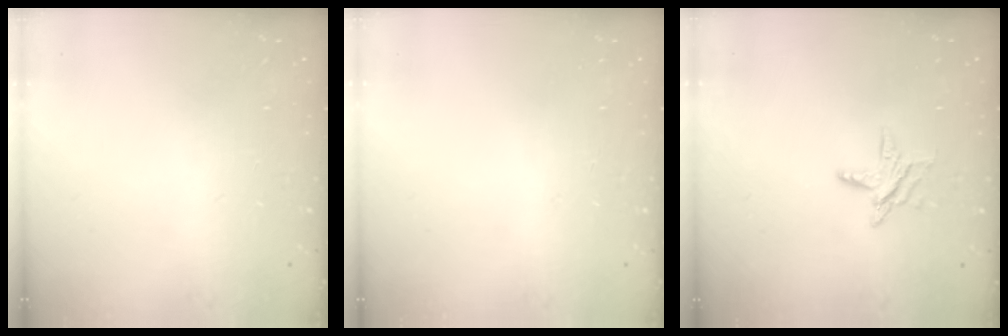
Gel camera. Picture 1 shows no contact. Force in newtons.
{"total": 0.0}
{"total": 6.1, "press": 6.0, "slide": 0.6}